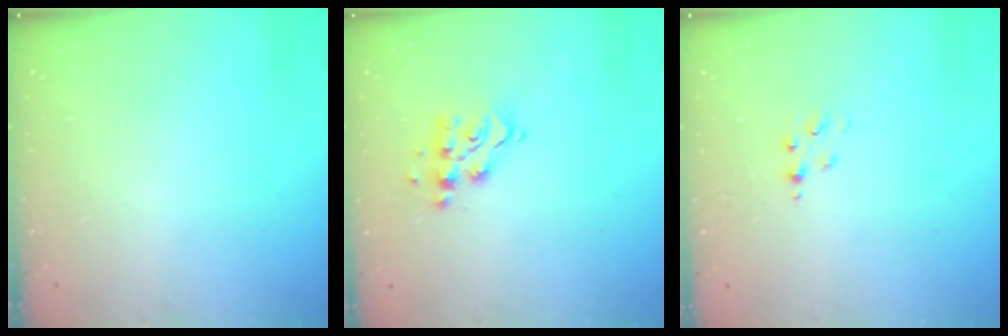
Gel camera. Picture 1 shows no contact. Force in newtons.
{"total": 10.7, "press": 10.6, "slide": 0.8}
{"total": 4.1, "press": 4.1, "slide": 0.5}